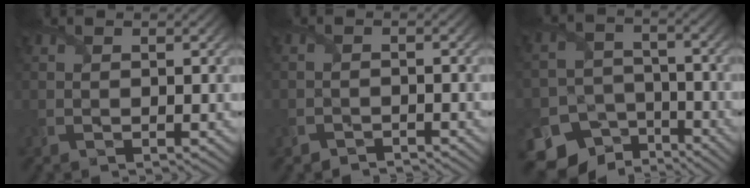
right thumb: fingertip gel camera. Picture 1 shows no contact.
{"total": 1.6, "force": [-1.5, -0.3, -0.3], "torque": [0.007, 0.000, -0.031]}
{"total": 13.0, "force": [-9.0, 8.8, 3.2], "torque": [-0.088, -0.054, -0.145]}